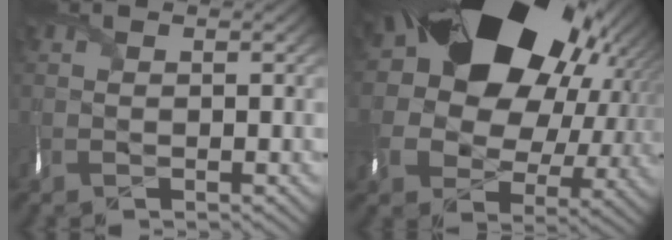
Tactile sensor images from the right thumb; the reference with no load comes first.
{"total": 22.7, "force": [7.3, 16.9, 13.2], "torque": [-0.309, 0.013, 0.135]}